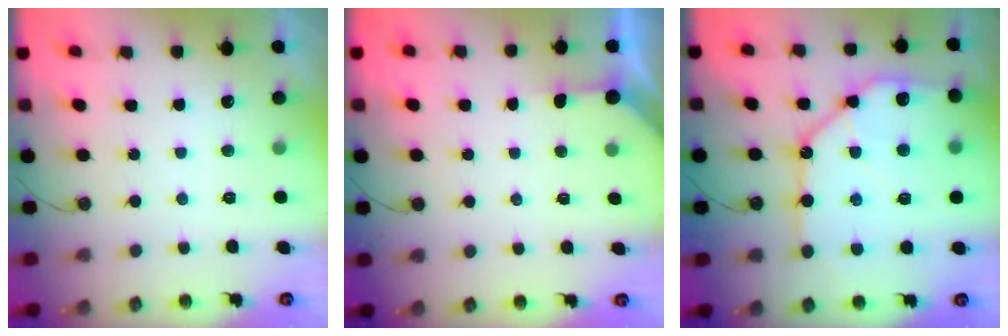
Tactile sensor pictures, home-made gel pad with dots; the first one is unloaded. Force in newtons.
{"total": 2.7, "press": 2.7, "slide": 0.4}
{"total": 18.7, "press": 18.6, "slide": 2.0}